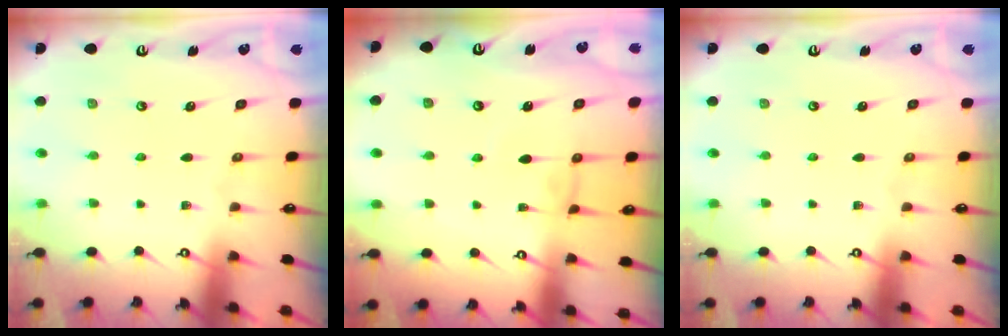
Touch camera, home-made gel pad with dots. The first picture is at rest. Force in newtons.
{"total": 2.2, "press": 2.2, "slide": 0.2}
{"total": 0.0}